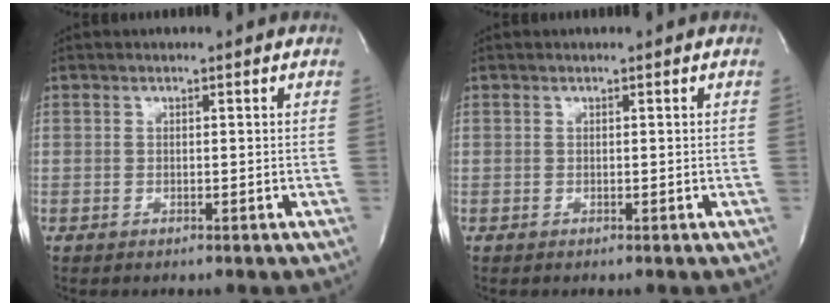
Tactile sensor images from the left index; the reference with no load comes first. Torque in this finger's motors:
{"motor_torque": [0.00, 0.01, 0.00, 0.00]}